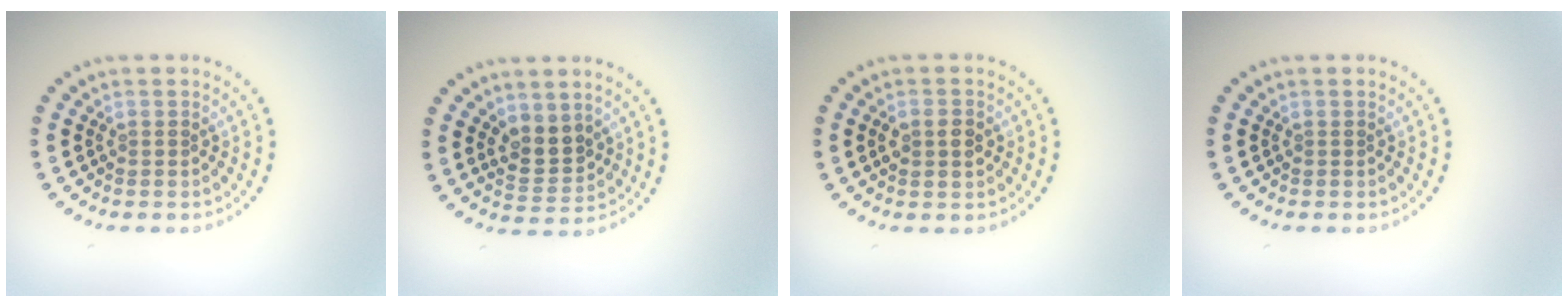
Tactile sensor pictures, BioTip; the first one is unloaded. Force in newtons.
{"total": 2.9, "press": 2.7, "slide": 1.1}
{"total": 2.7, "press": 2.7, "slide": 0.2}
{"total": 0.0}